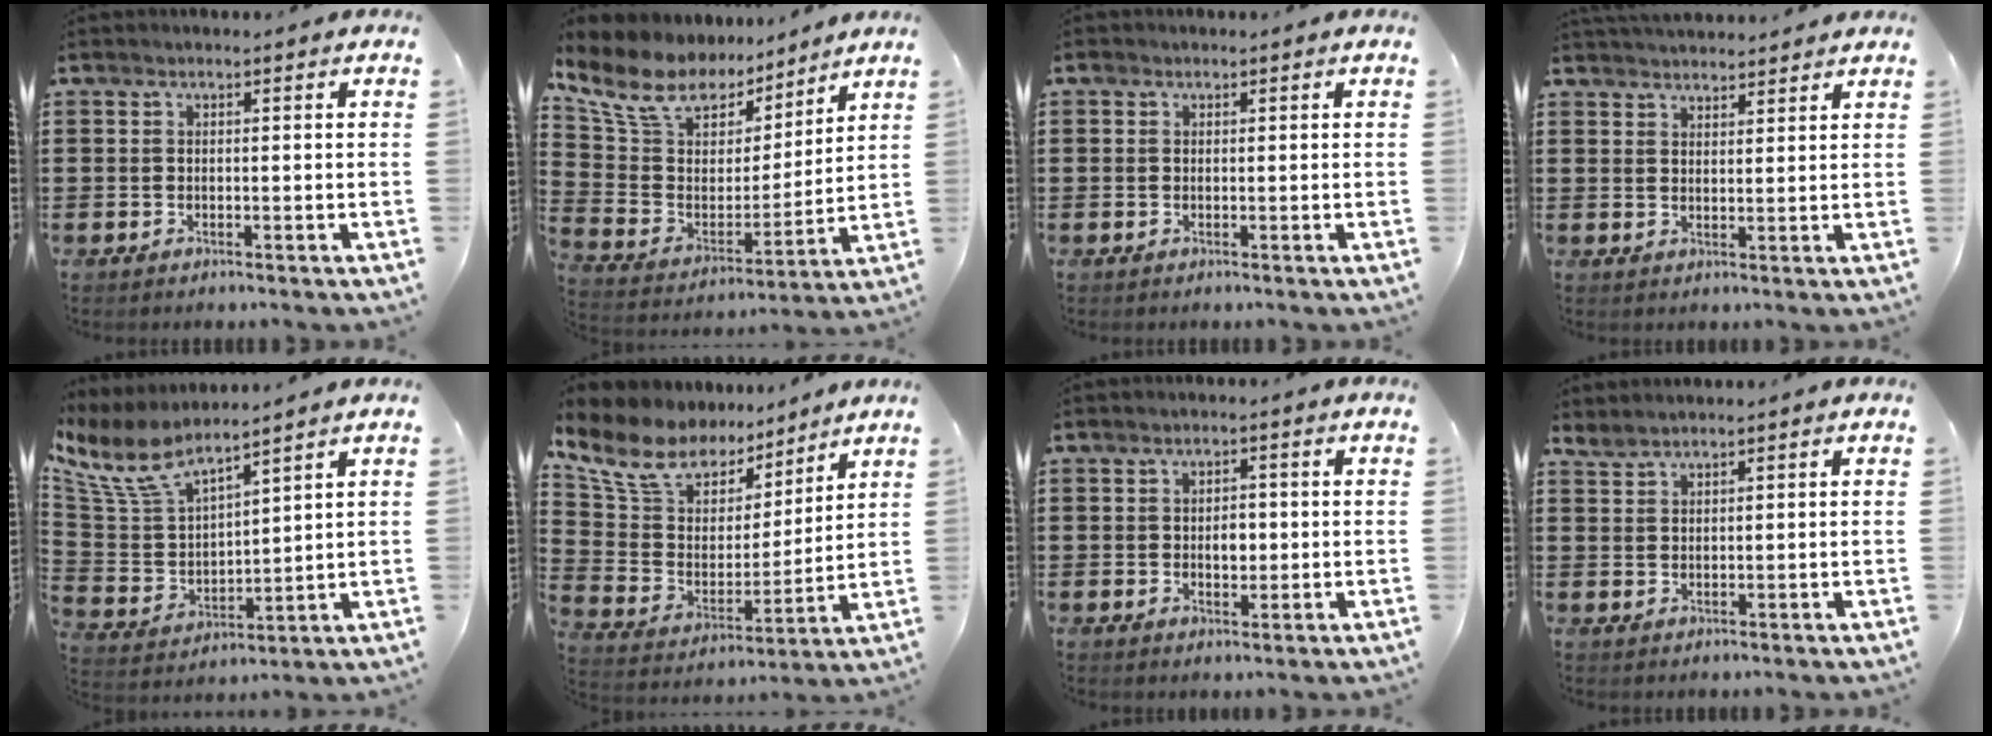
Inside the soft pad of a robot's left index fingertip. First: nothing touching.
{"total": 11.4, "force": [9.3, 5.4, 3.9], "torque": [-0.130, -0.050, 0.170]}
{"total": 0.5, "force": [0.1, 0.5, 0.2], "torque": [-0.005, 0.004, 0.001]}
{"total": 2.9, "force": [2.9, 0.2, -0.1], "torque": [-0.006, -0.007, 0.056]}
{"total": 9.3, "force": [7.2, 3.3, 4.9], "torque": [-0.140, -0.038, 0.125]}
{"total": 11.4, "force": [9.9, 4.9, 3.0], "torque": [-0.117, -0.062, 0.181]}
{"total": 2.7, "force": [-0.1, 1.7, 2.2], "torque": [-0.029, -0.002, -0.008]}
{"total": 1.5, "force": [1.4, 0.0, 0.3], "torque": [-0.009, -0.001, 0.029]}